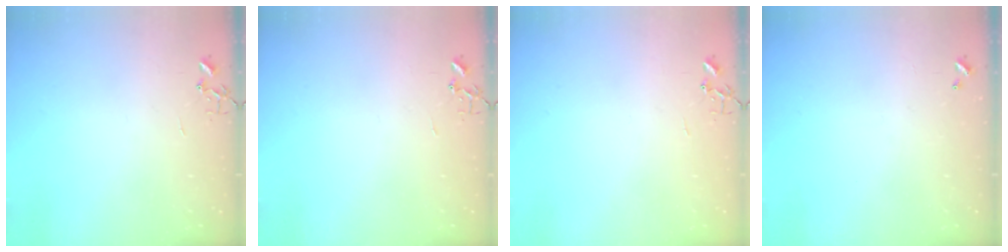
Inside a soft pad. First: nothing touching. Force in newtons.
{"total": 0.0}
{"total": 0.0}
{"total": 0.0}